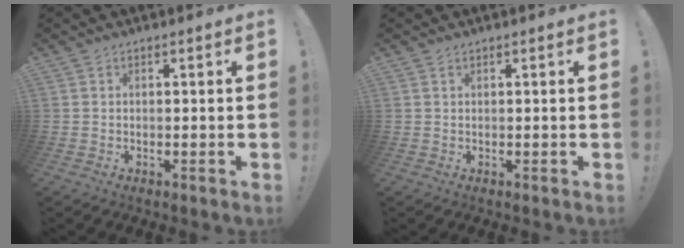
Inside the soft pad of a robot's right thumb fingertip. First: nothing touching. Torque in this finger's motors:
{"motor_torque": [0.08, 0.08, 0.09, 0.05, 0.00]}